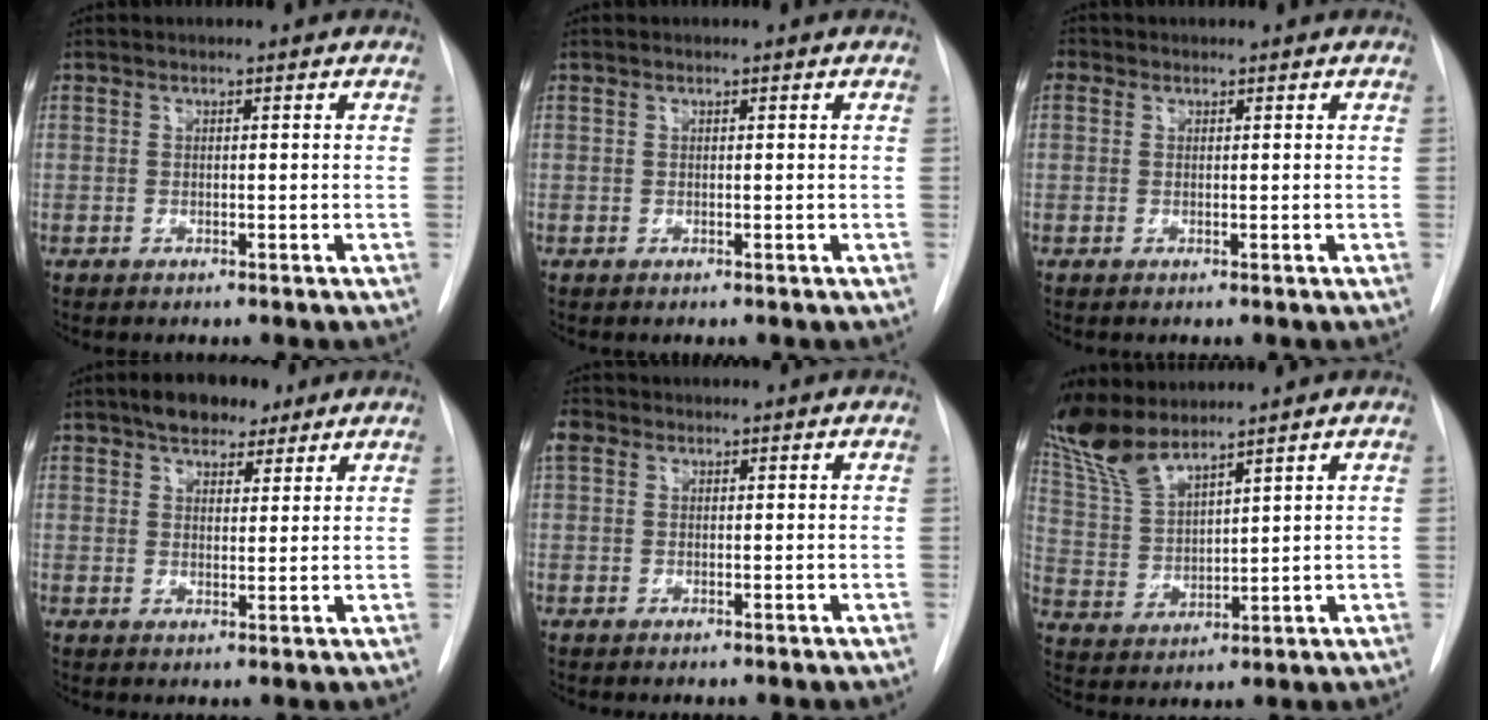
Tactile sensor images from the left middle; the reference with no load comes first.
{"total": 0.0}
{"total": 1.6, "force": [0.6, 1.4, 0.4], "torque": [-0.006, 0.010, 0.009]}
{"total": 6.8, "force": [4.8, 3.3, 3.5], "torque": [-0.049, 0.014, 0.078]}
{"total": 2.1, "force": [0.9, 1.7, 0.9], "torque": [-0.025, 0.022, 0.019]}
{"total": 8.6, "force": [7.7, 1.6, 3.5], "torque": [-0.090, 0.006, 0.165]}